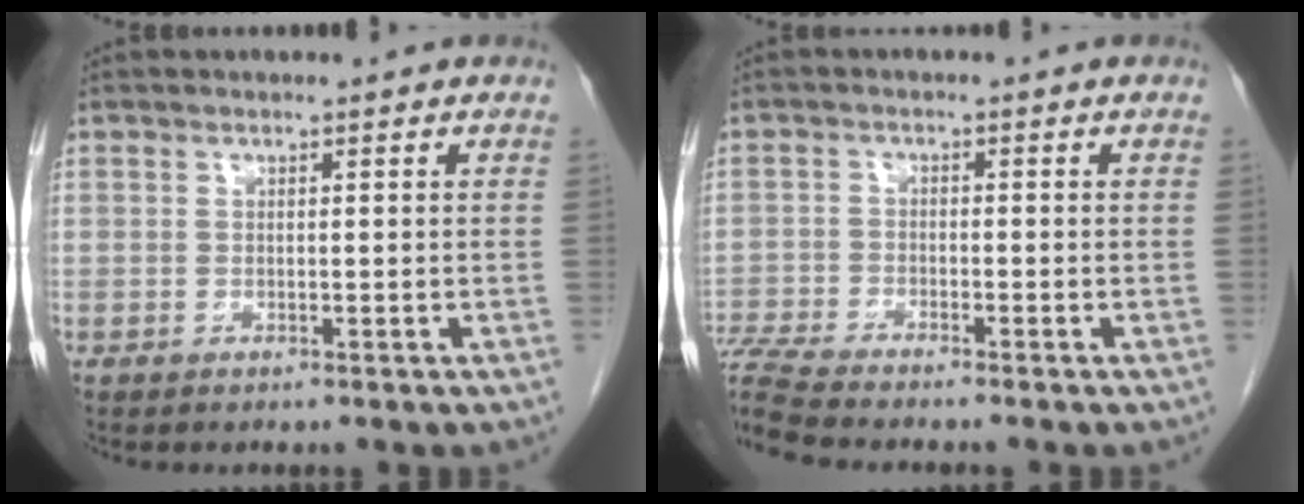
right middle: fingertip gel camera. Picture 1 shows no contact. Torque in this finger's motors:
{"motor_torque": [1.05, -1.09, 0.58, 0.21]}